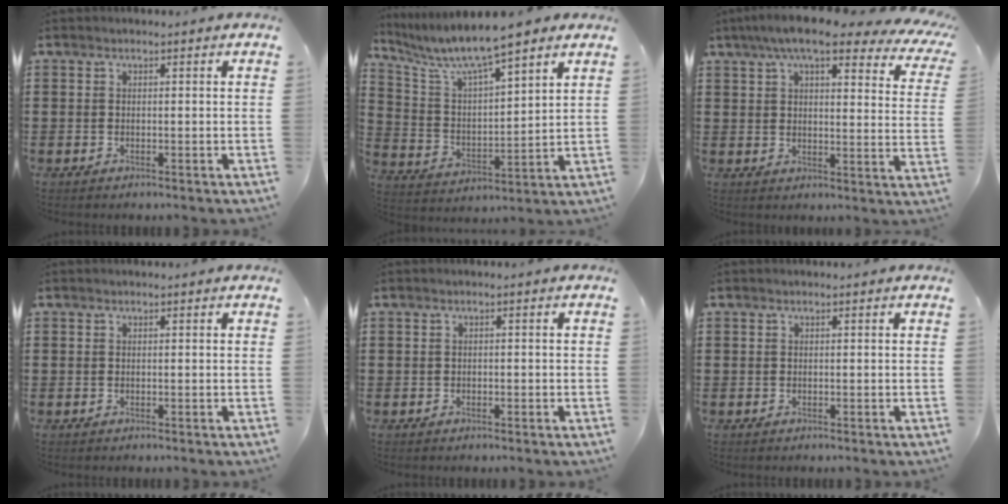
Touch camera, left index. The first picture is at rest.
{"total": 7.6, "force": [6.6, 0.5, 3.7], "torque": [-0.101, -0.037, 0.109]}
{"total": 9.3, "force": [7.1, 1.6, 5.9], "torque": [-0.119, -0.022, 0.122]}
{"total": 0.0}
{"total": 0.7, "force": [-0.5, 0.4, 0.2], "torque": [-0.008, 0.000, -0.010]}
{"total": 0.0}